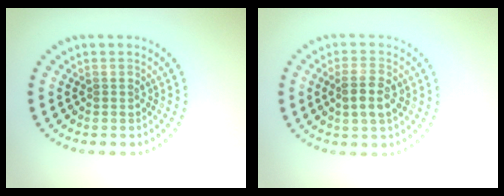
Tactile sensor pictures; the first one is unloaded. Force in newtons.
{"total": 2.8, "press": 2.8, "slide": 0.4}